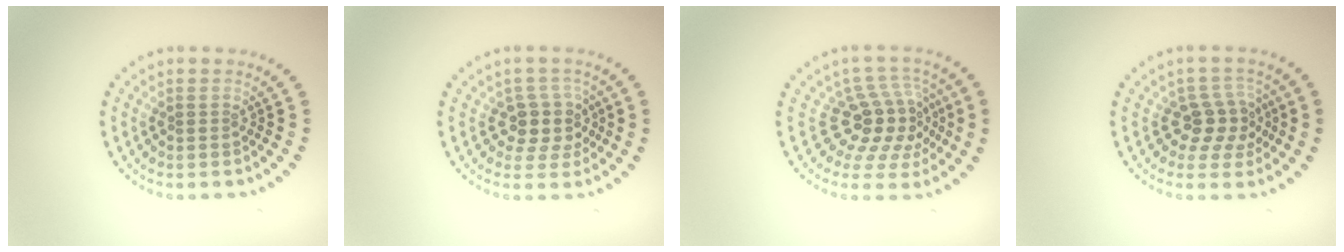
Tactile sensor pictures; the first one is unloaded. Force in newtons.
{"total": 3.0, "press": 2.6, "slide": 1.6}
{"total": 4.7, "press": 3.8, "slide": 2.6}
{"total": 3.3, "press": 2.9, "slide": 1.5}